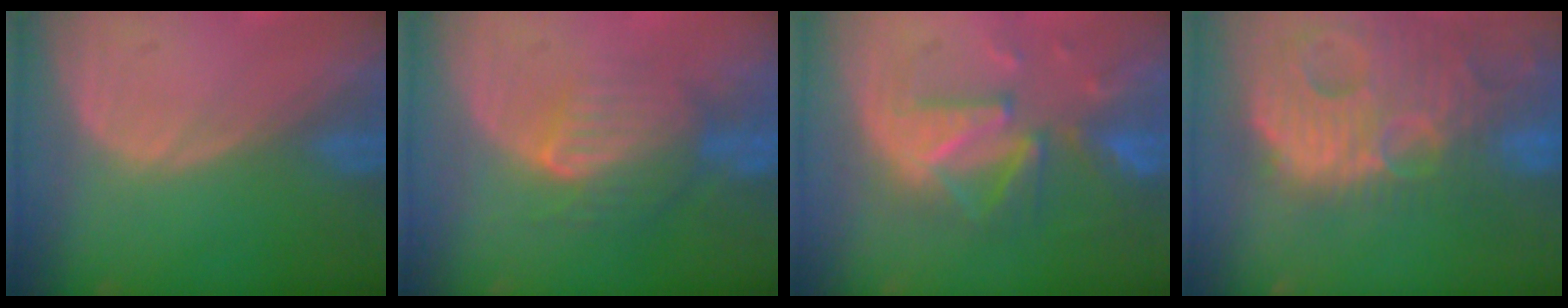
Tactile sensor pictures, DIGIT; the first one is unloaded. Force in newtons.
{"total": 7.6, "press": 7.2, "slide": 2.2}
{"total": 9.5, "press": 9.0, "slide": 3.0}
{"total": 14.7, "press": 12.8, "slide": 7.4}